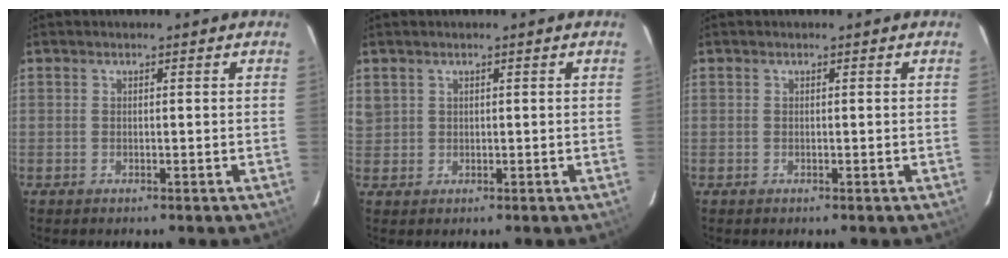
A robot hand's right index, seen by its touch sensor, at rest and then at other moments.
{"total": 2.7, "force": [1.2, 2.4, 0.3], "torque": [0.003, 0.005, 0.028]}
{"total": 0.0}